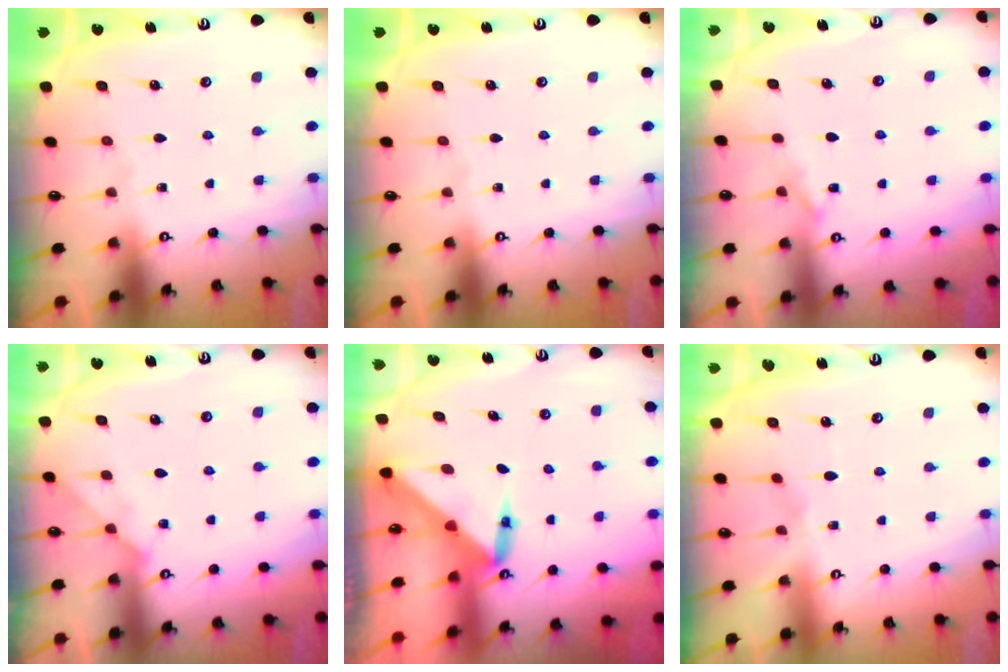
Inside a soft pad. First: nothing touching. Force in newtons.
{"total": 0.0}
{"total": 5.5, "press": 5.4, "slide": 0.7}
{"total": 4.7, "press": 4.7, "slide": 0.7}
{"total": 3.5, "press": 3.5, "slide": 0.2}
{"total": 2.8, "press": 2.8, "slide": 0.5}